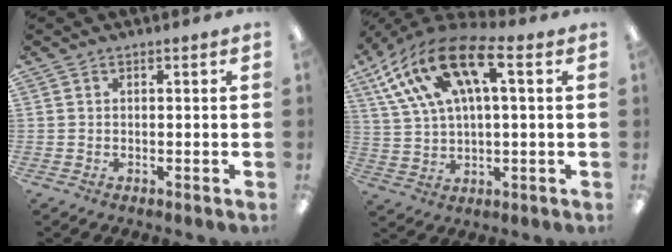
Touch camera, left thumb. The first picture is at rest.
{"total": 19.4, "force": [9.1, 8.4, 14.9], "torque": [-0.304, -0.026, 0.158]}